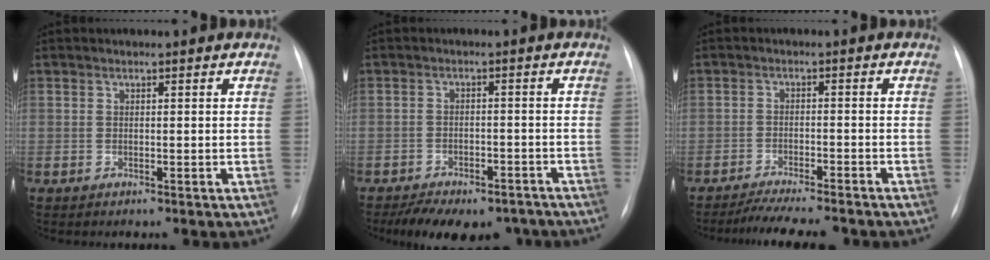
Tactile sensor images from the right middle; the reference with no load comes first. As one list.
[{"total": 13.5, "force": [-10.5, 6.3, 5.6], "torque": [-0.092, 0.008, -0.137]}, {"total": 9.3, "force": [-8.3, 1.4, 3.8], "torque": [-0.050, -0.006, -0.124]}]